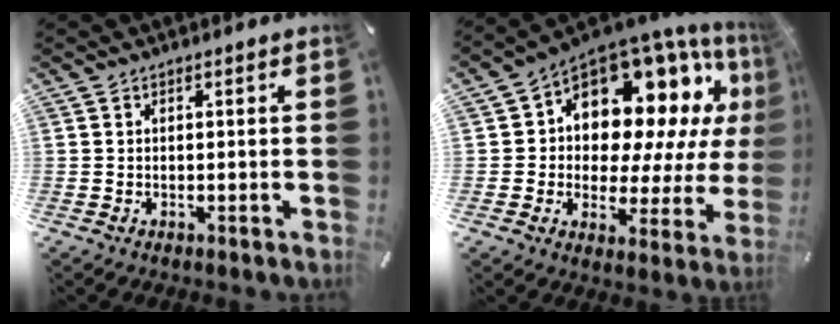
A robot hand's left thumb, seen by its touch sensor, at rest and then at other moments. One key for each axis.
{"total": 15.2, "fx": 8.1, "fy": 9.8, "fz": 8.4, "tx": -0.127, "ty": -0.079, "tz": 0.139}